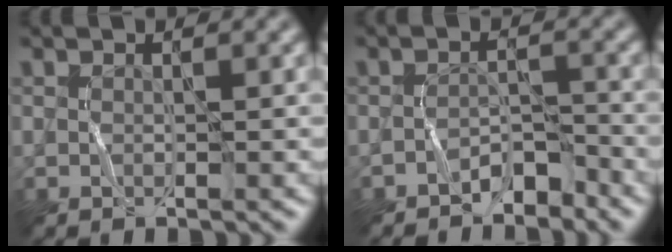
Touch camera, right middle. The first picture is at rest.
{"total": 2.2, "force": [-2.1, 0.7, 0.5], "torque": [-0.005, 0.014, -0.038]}